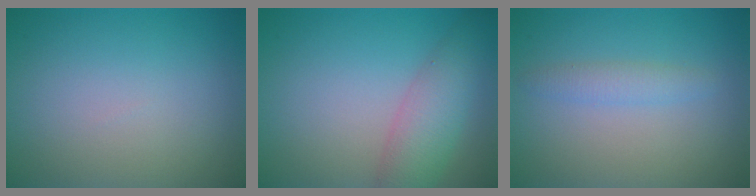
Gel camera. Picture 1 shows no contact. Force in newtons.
{"total": 4.3, "press": 4.3, "slide": 0.1}
{"total": 1.6, "press": 1.6, "slide": 0.1}